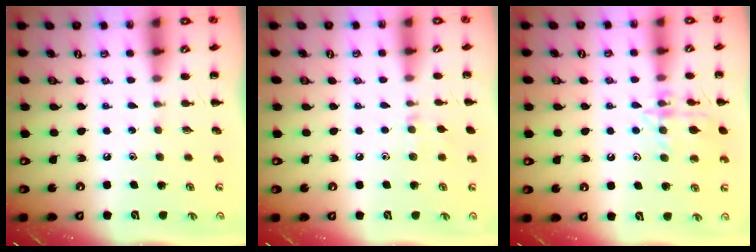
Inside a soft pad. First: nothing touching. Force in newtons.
{"total": 5.8, "press": 5.4, "slide": 2.0}
{"total": 13.1, "press": 13.1, "slide": 0.6}